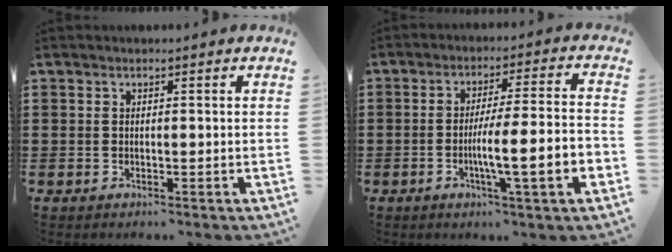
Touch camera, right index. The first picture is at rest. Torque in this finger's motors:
{"motor_torque": [1.58, -0.56, 0.54, 0.21]}